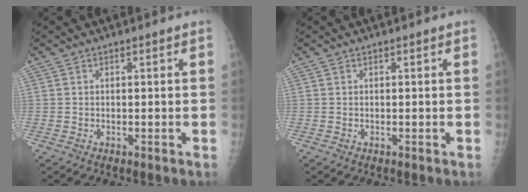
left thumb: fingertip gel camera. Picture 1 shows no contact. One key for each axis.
{"total": 0.0}